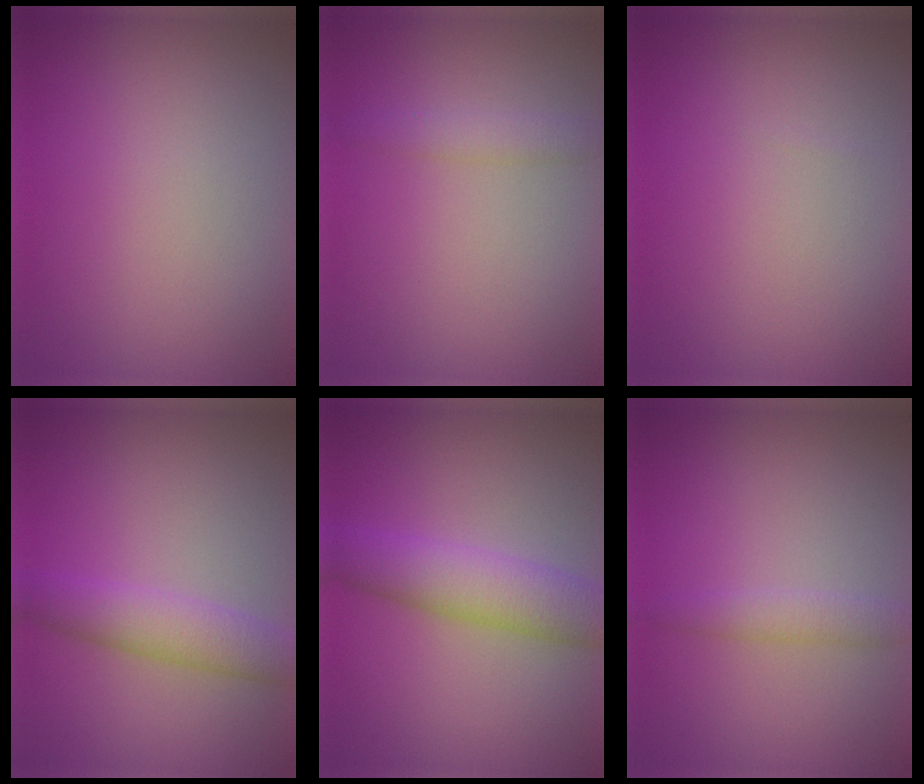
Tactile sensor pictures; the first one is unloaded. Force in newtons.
{"total": 1.9, "press": 1.9, "slide": 0.1}
{"total": 0.0}
{"total": 4.2, "press": 4.2, "slide": 0.4}
{"total": 5.6, "press": 5.6, "slide": 0.1}
{"total": 1.8, "press": 1.8, "slide": 0.1}